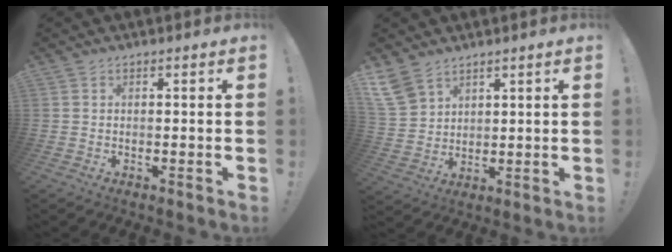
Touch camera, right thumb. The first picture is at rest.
{"total": 8.3, "force": [6.2, 4.7, 2.9], "torque": [-0.063, -0.033, 0.127]}